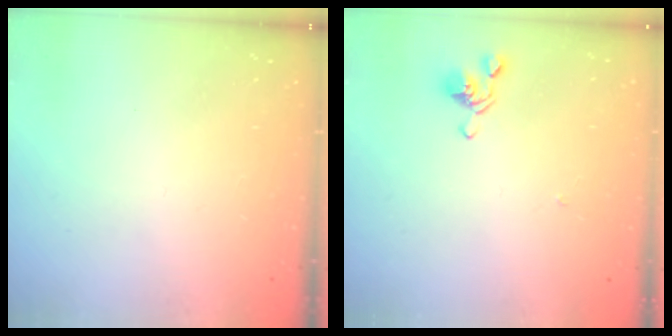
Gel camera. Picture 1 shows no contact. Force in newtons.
{"total": 2.5, "press": 2.3, "slide": 0.9}